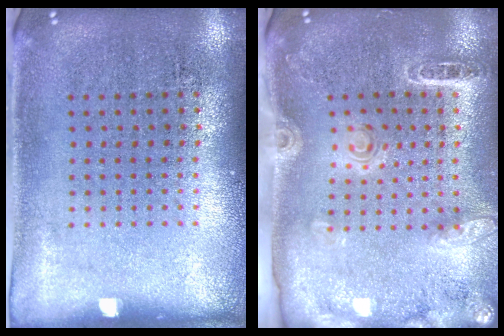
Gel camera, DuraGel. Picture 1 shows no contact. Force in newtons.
{"total": 1.8, "press": 1.8, "slide": 0.2}